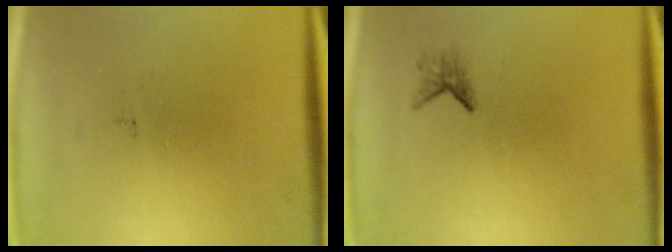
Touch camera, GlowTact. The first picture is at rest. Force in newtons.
{"total": 1.2}